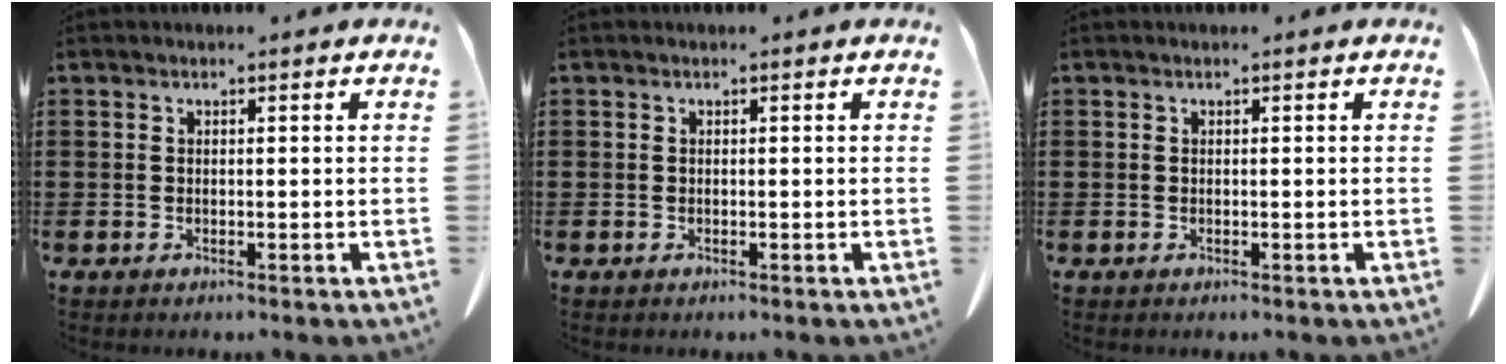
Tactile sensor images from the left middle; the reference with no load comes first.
{"total": 0.0}
{"total": 0.0}